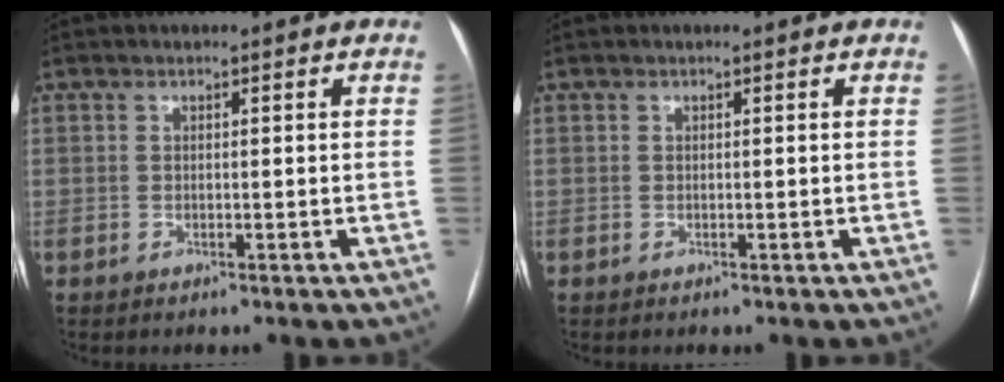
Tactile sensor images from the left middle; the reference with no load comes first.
{"total": 0.0}